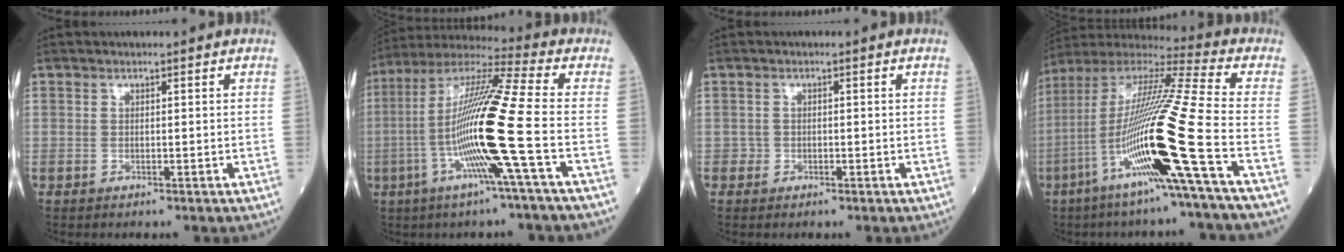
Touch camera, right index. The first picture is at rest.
{"total": 17.2, "force": [-4.0, -1.8, 16.6], "torque": [-0.323, -0.003, -0.090]}
{"total": 0.8, "force": [-0.3, 0.7, 0.1], "torque": [0.003, 0.005, -0.008]}
{"total": 21.8, "force": [-7.6, -1.8, 20.3], "torque": [-0.417, -0.024, -0.157]}